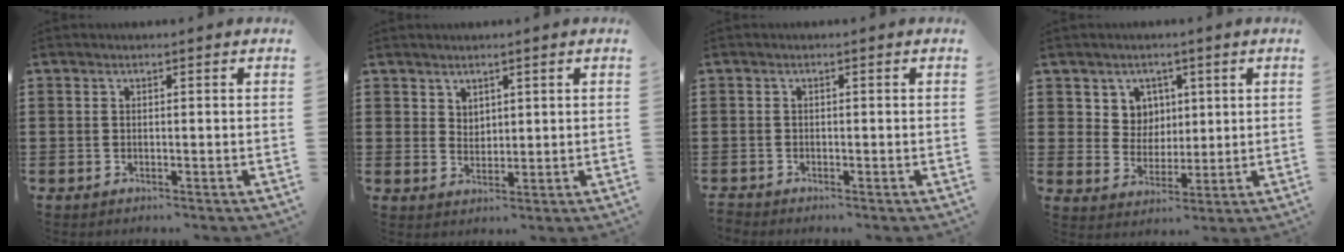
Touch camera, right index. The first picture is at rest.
{"total": 2.5, "force": [2.0, 1.5, 0.2], "torque": [-0.008, 0.005, 0.039]}
{"total": 0.7, "force": [-0.7, 0.3, -0.1], "torque": [-0.001, 0.002, -0.016]}
{"total": 5.2, "force": [2.4, 4.6, 0.7], "torque": [-0.032, 0.007, 0.042]}